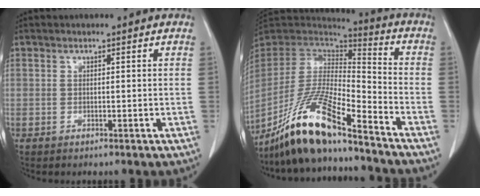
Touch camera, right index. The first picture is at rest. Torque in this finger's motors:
{"motor_torque": [0.97, -0.96, 0.45, 0.21]}